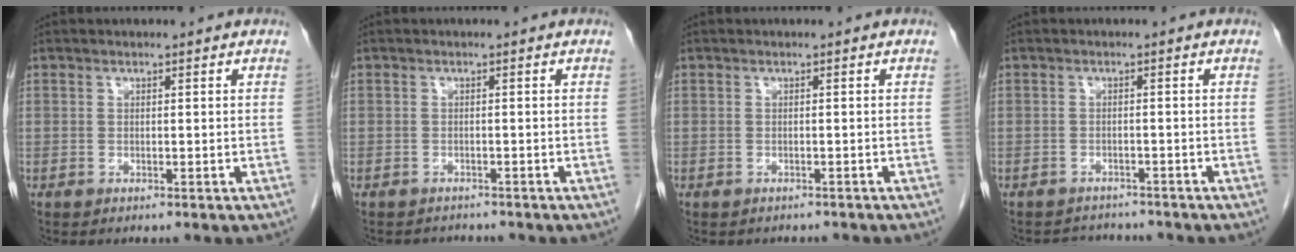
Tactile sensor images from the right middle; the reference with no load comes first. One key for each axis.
{"total": 2.3, "fx": -2.2, "fy": 0.8, "fz": -0.3, "tx": 0.002, "ty": -0.004, "tz": -0.035}
{"total": 2.5, "fx": -2.2, "fy": 1.1, "fz": 0.4, "tx": -0.009, "ty": 0.000, "tz": -0.024}
{"total": 3.8, "fx": -3.4, "fy": 1.7, "fz": -0.3, "tx": 0.004, "ty": 0.008, "tz": -0.045}